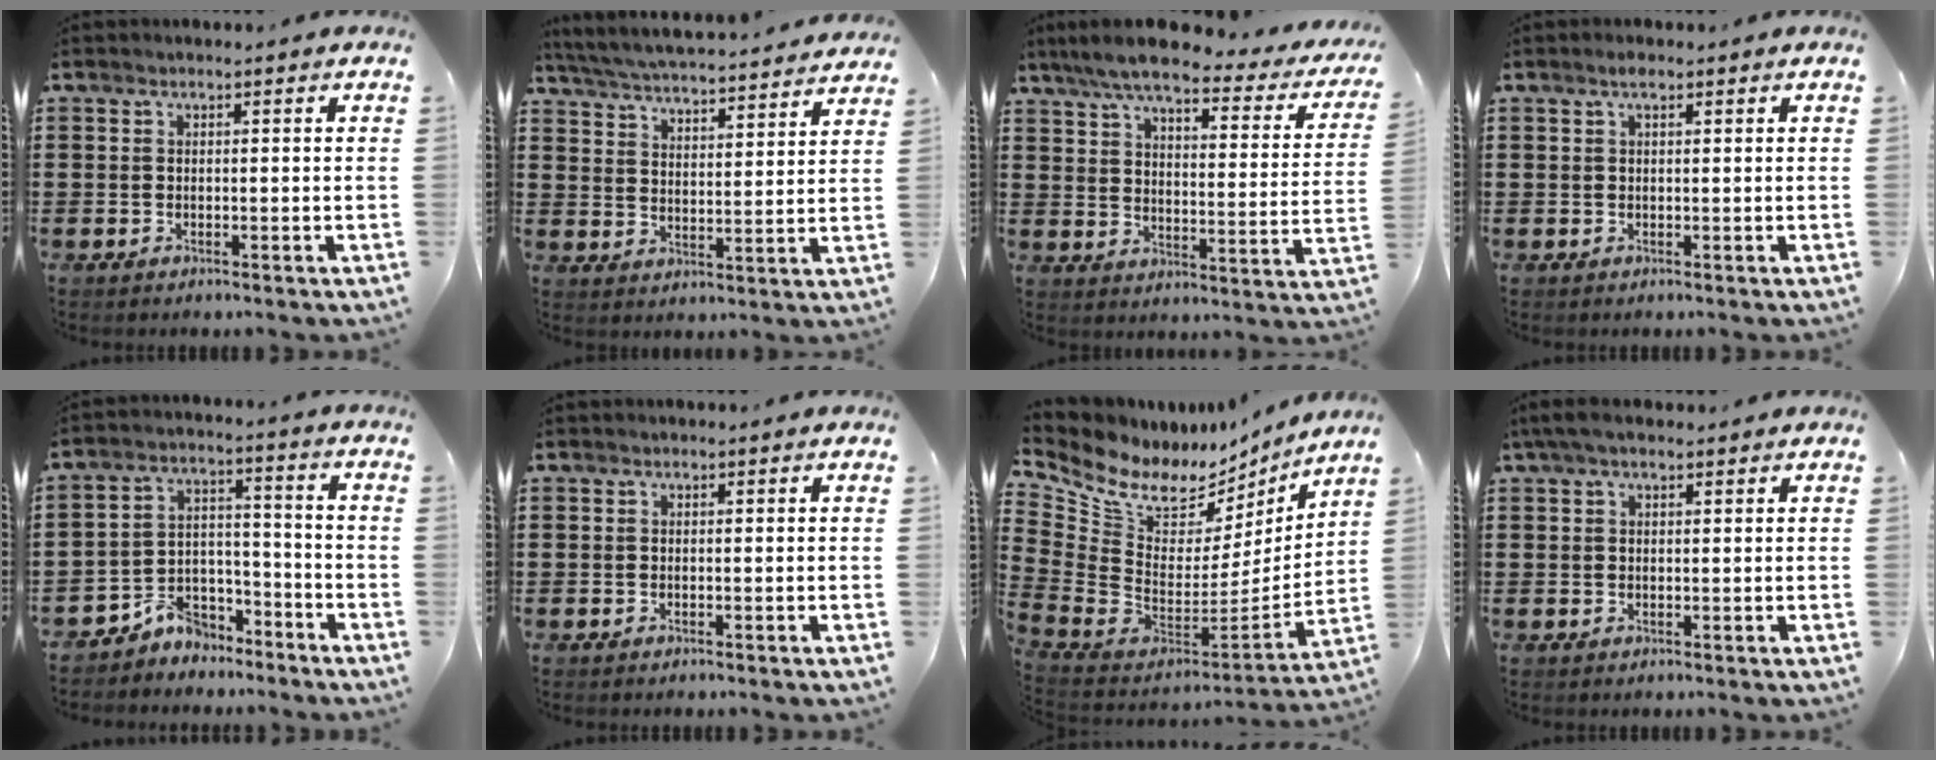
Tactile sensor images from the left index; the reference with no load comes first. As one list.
[{"total": 4.7, "force": [4.7, -0.4, 0.5], "torque": [-0.036, -0.039, 0.077]}, {"total": 7.3, "force": [6.0, 0.8, 4.0], "torque": [-0.104, -0.033, 0.102]}, {"total": 1.3, "force": [0.7, 0.3, 1.1], "torque": [-0.022, 0.003, 0.012]}, {"total": 6.1, "force": [-5.4, 2.7, 0.4], "torque": [-0.018, 0.016, -0.111]}, {"total": 0.0}, {"total": 7.9, "force": [5.3, 4.7, 3.5], "torque": [-0.112, -0.052, 0.094]}, {"total": 2.5, "force": [1.5, 0.9, 1.8], "torque": [-0.038, 0.006, 0.027]}]